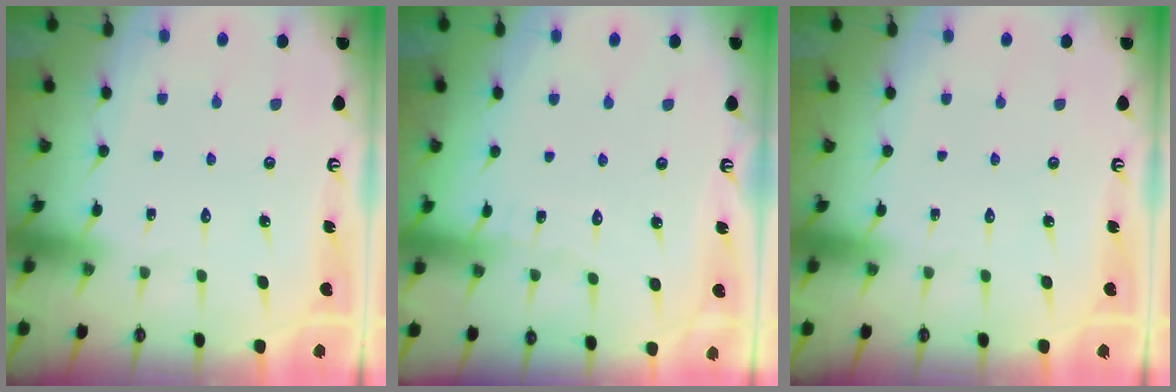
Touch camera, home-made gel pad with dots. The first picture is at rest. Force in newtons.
{"total": 4.6, "press": 4.6, "slide": 0.5}
{"total": 0.0}